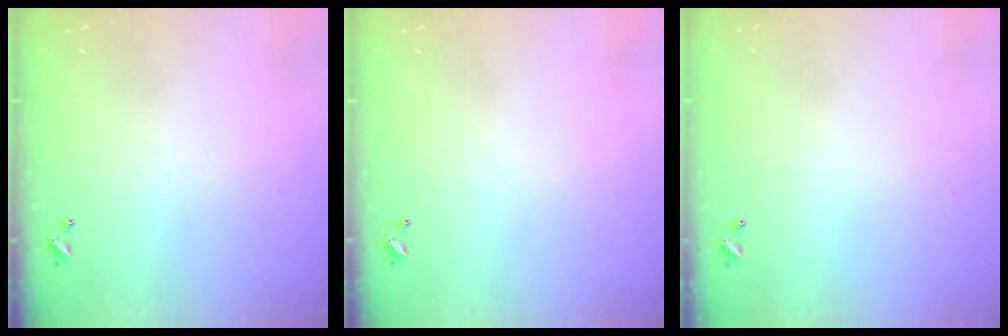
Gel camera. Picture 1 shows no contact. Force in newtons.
{"total": 0.0}
{"total": 2.6, "press": 2.6, "slide": 0.4}